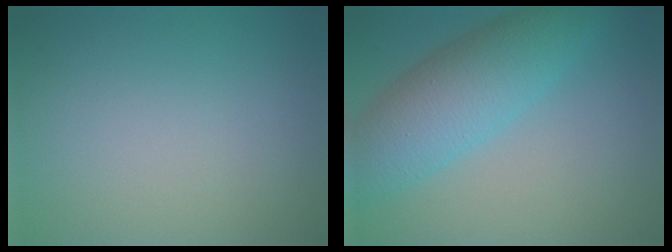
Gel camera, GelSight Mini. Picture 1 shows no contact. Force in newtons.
{"total": 7.1, "press": 7.1, "slide": 0.1}